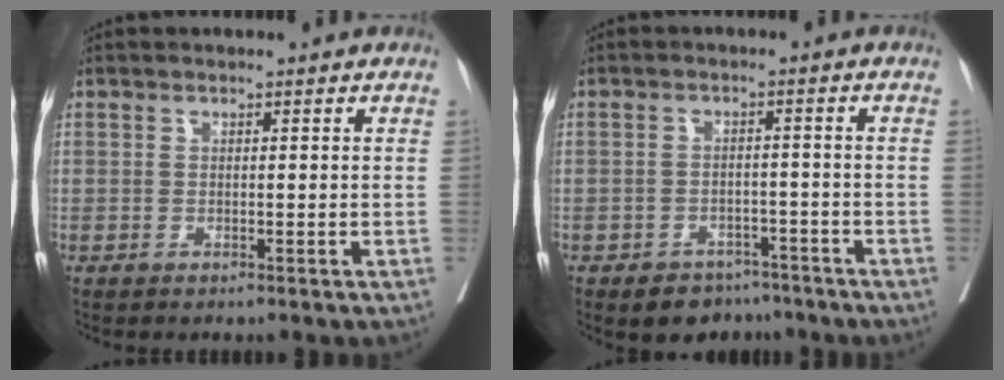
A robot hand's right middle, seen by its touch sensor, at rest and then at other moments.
{"total": 5.5, "force": [-4.3, 3.3, 1.0], "torque": [-0.004, 0.009, -0.060]}